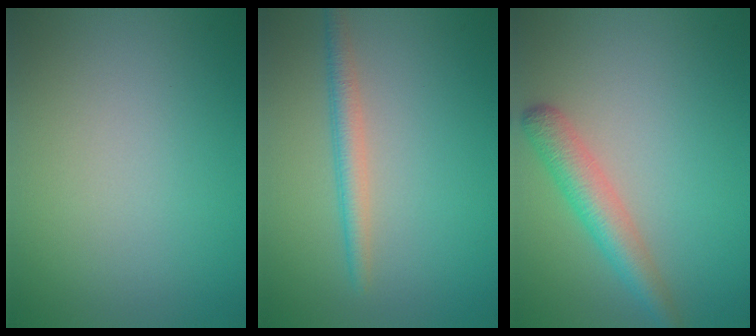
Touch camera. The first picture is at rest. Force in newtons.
{"total": 2.3, "press": 2.3, "slide": 0.1}
{"total": 3.7, "press": 3.7, "slide": 0.2}